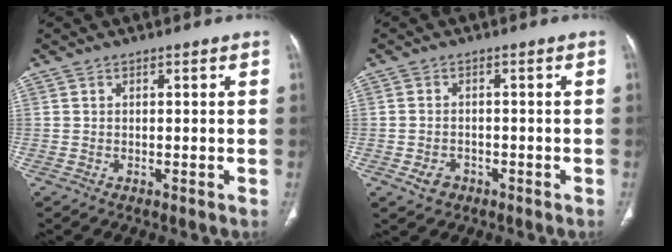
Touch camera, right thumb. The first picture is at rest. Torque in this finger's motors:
{"motor_torque": [-0.33, 0.19, -0.16, -0.01, 0.10]}